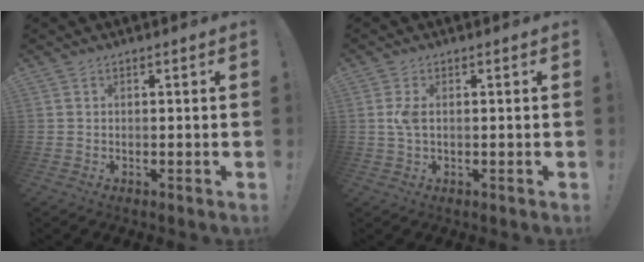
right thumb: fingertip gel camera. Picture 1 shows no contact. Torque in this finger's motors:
{"motor_torque": [-0.06, 0.42, 0.22, 0.13, -0.01]}